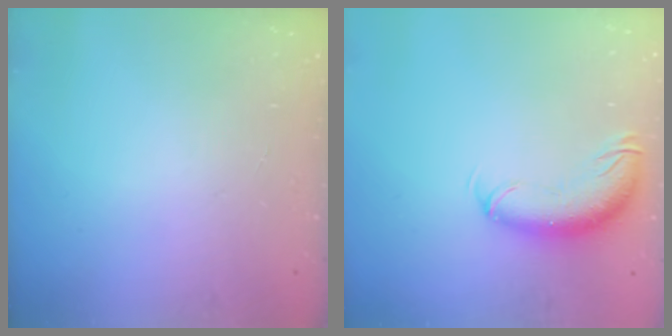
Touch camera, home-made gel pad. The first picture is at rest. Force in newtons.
{"total": 11.2, "press": 10.8, "slide": 2.9}